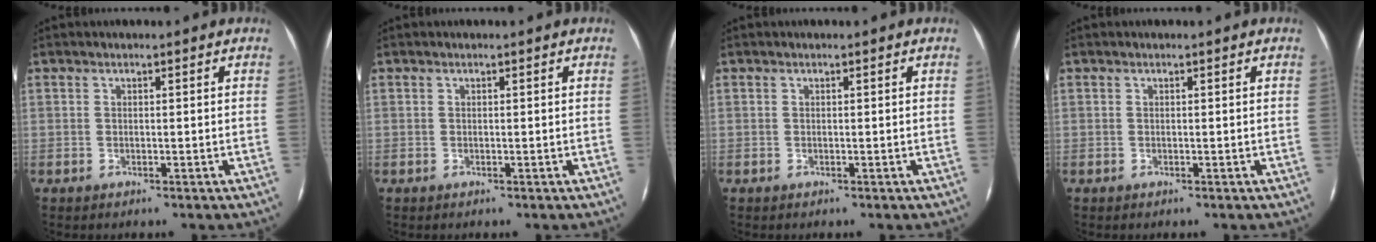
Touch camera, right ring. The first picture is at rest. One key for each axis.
{"total": 0.0}
{"total": 0.0}
{"total": 0.0}